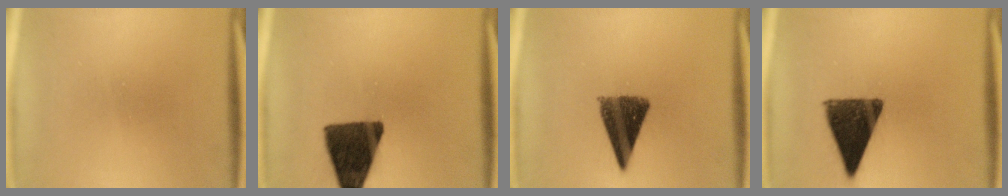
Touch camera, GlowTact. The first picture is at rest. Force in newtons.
{"total": 13.3}
{"total": 10.1}
{"total": 12.7}